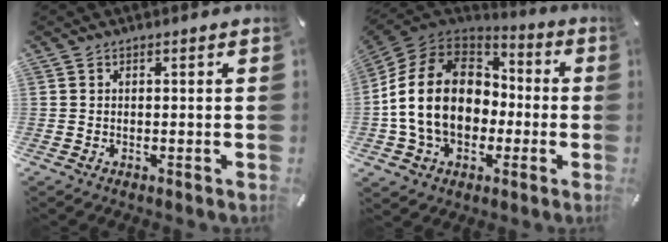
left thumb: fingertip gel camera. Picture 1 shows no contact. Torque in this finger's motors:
{"motor_torque": [2.41, 2.60, 2.49, 0.28, 0.82]}